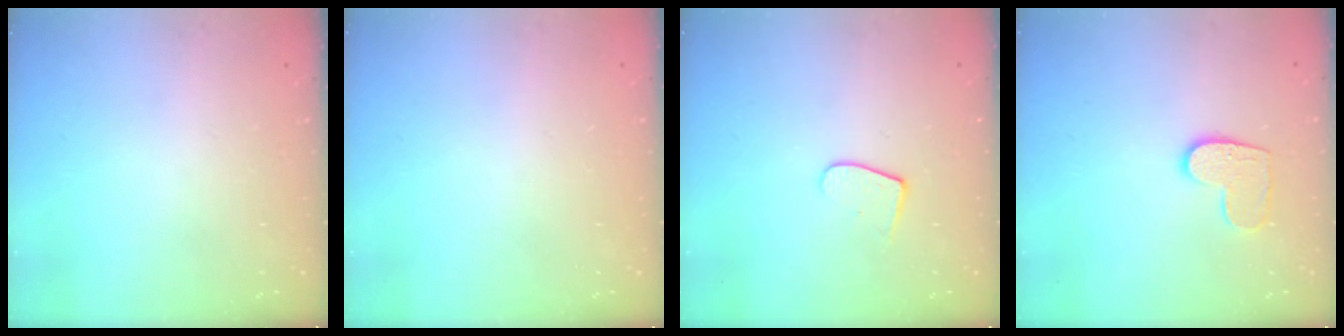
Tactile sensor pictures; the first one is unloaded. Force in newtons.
{"total": 0.0}
{"total": 6.7, "press": 6.7, "slide": 0.6}
{"total": 8.9, "press": 8.9, "slide": 0.5}